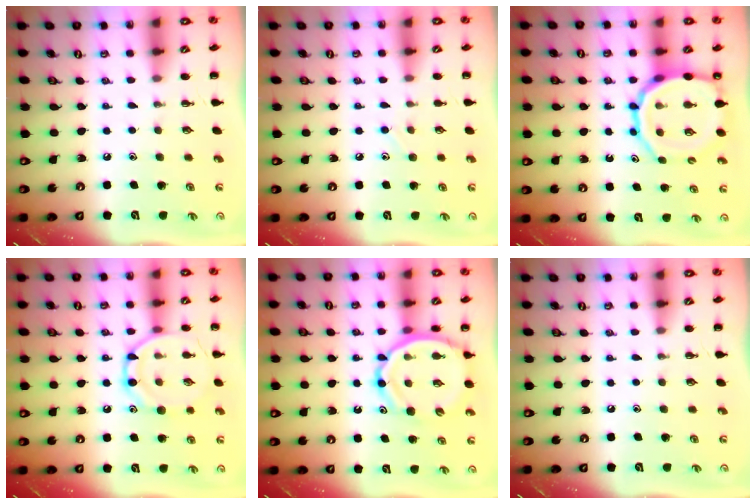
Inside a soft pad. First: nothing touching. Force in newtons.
{"total": 6.2, "press": 5.9, "slide": 2.0}
{"total": 14.2, "press": 13.9, "slide": 2.7}
{"total": 12.9, "press": 12.9, "slide": 0.7}
{"total": 12.3, "press": 11.8, "slide": 3.3}
{"total": 0.0}